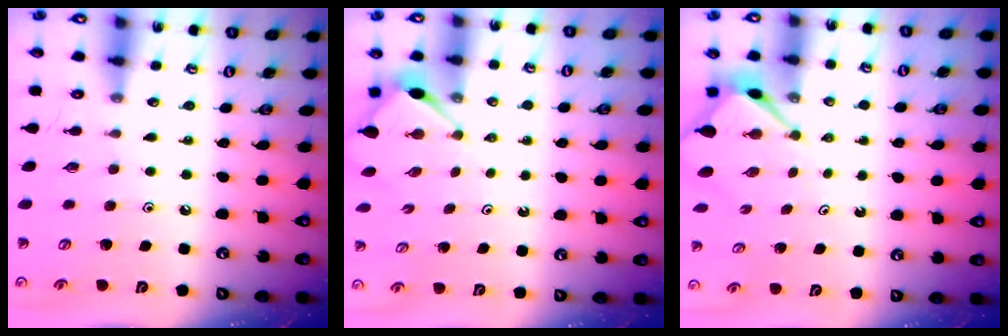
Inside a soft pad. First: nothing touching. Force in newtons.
{"total": 3.4, "press": 3.3, "slide": 0.3}
{"total": 3.1, "press": 3.1, "slide": 0.3}